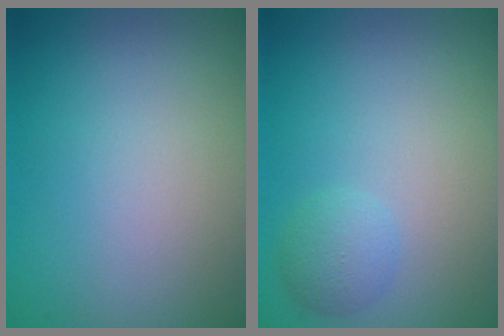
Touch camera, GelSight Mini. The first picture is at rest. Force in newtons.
{"total": 1.8, "press": 1.8, "slide": 0.1}